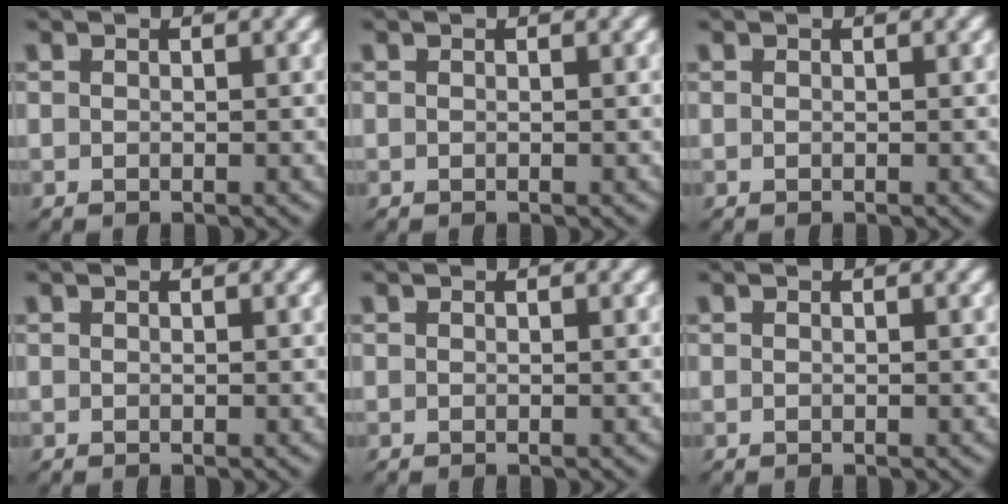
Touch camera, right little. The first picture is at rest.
{"total": 0.0}
{"total": 0.0}
{"total": 0.0}
{"total": 0.0}
{"total": 0.0}